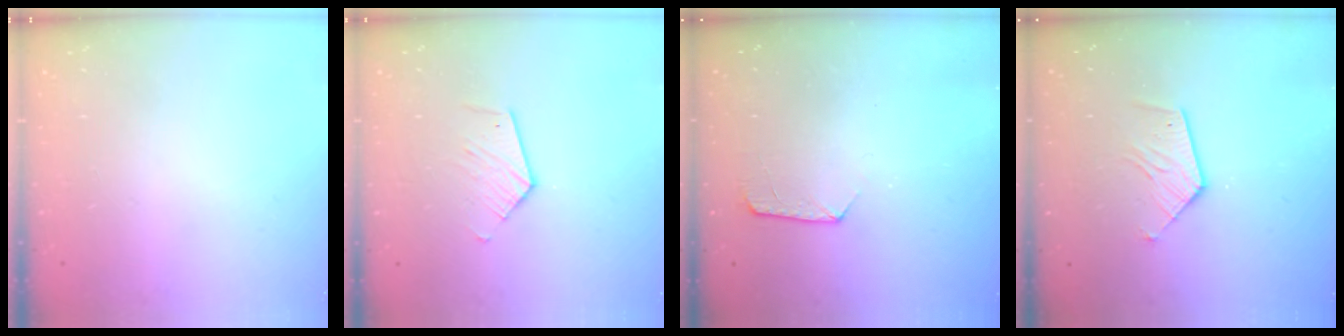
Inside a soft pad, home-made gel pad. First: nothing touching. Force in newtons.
{"total": 6.3, "press": 6.3, "slide": 0.2}
{"total": 7.3, "press": 7.3, "slide": 0.7}
{"total": 7.8, "press": 7.8, "slide": 0.3}